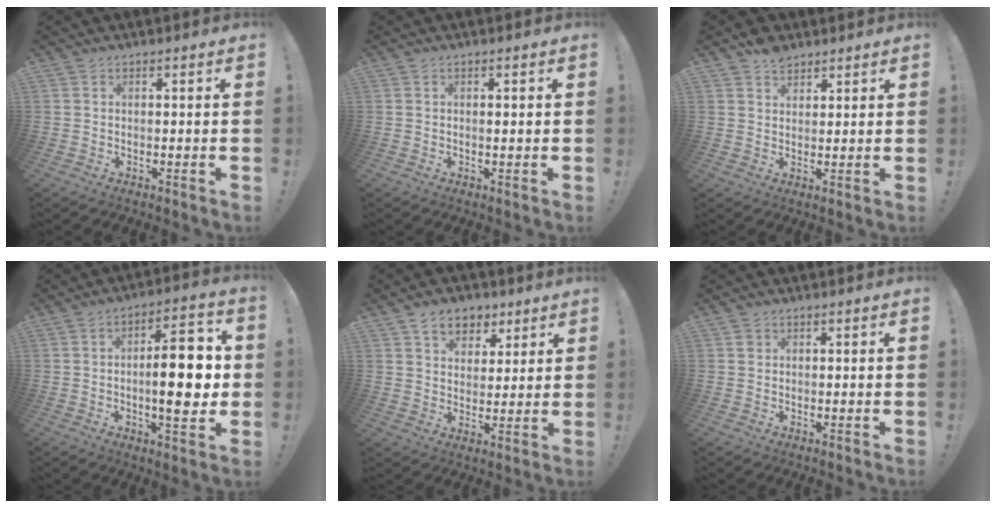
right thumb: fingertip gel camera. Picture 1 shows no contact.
{"total": 0.8, "force": [0.1, 0.1, 0.8], "torque": [-0.001, -0.005, -0.001]}
{"total": 4.6, "force": [3.5, 2.8, 1.2], "torque": [-0.013, -0.015, 0.064]}
{"total": 15.5, "force": [-0.8, 5.6, 14.5], "torque": [-0.210, 0.006, -0.019]}
{"total": 9.3, "force": [5.5, 6.6, 3.4], "torque": [-0.037, -0.030, 0.104]}
{"total": 1.0, "force": [0.6, 0.8, 0.1], "torque": [0.003, 0.000, 0.010]}